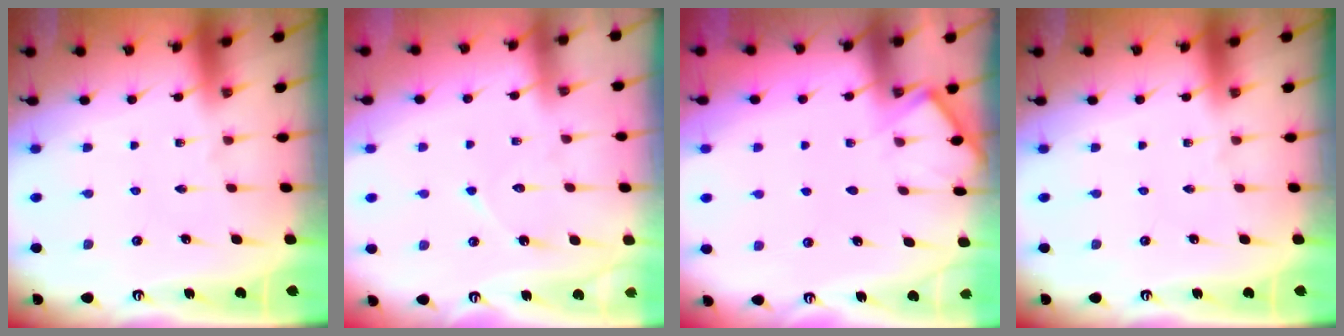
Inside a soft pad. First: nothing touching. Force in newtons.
{"total": 6.3, "press": 6.3, "slide": 0.6}
{"total": 6.2, "press": 6.2, "slide": 0.4}
{"total": 0.0}